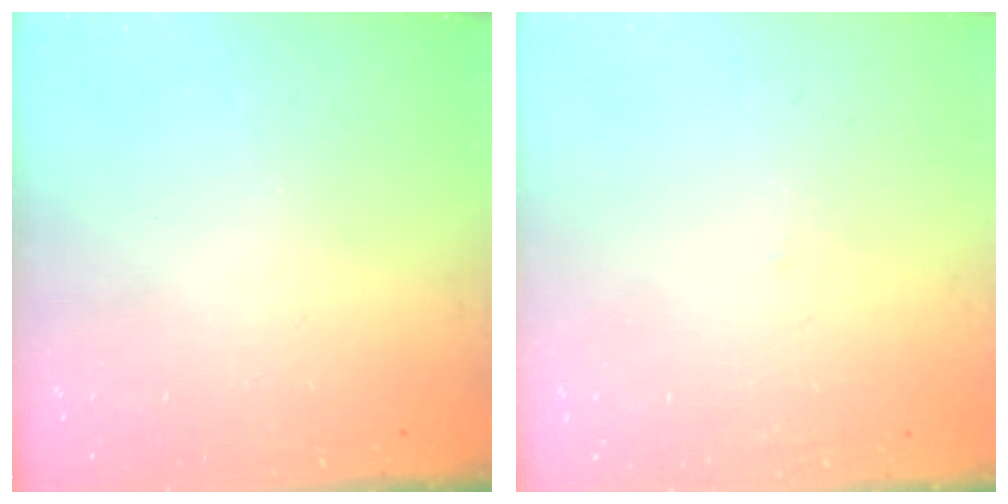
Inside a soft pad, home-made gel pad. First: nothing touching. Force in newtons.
{"total": 2.0, "press": 2.0, "slide": 0.1}